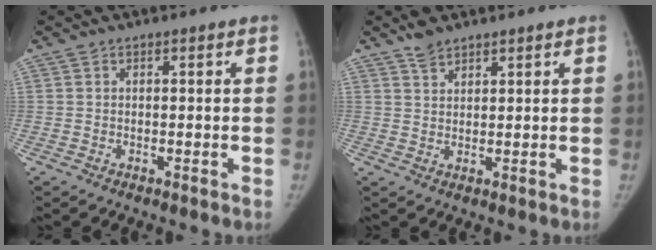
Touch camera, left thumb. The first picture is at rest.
{"total": 3.3, "force": [2.8, 1.4, 1.1], "torque": [-0.013, -0.009, 0.053]}